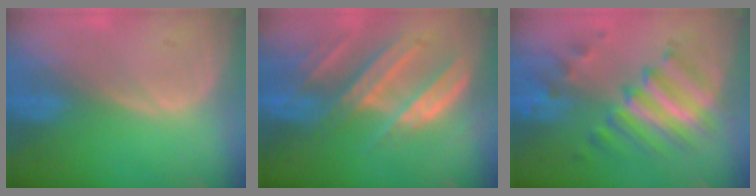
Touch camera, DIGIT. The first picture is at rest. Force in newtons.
{"total": 9.4, "press": 8.4, "slide": 4.1}
{"total": 8.5, "press": 8.2, "slide": 2.0}